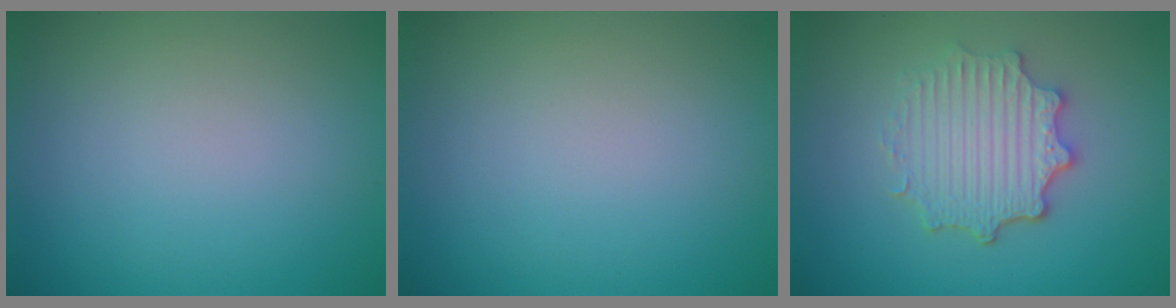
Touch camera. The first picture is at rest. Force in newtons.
{"total": 0.0}
{"total": 4.7, "press": 3.7, "slide": 2.9}